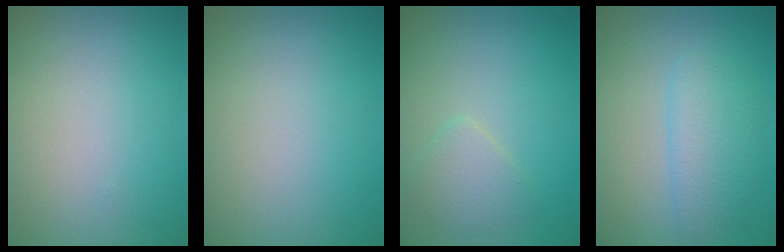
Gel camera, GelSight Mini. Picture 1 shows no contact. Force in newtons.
{"total": 0.0}
{"total": 1.8, "press": 1.8, "slide": 0.0}
{"total": 2.8, "press": 2.8, "slide": 0.1}